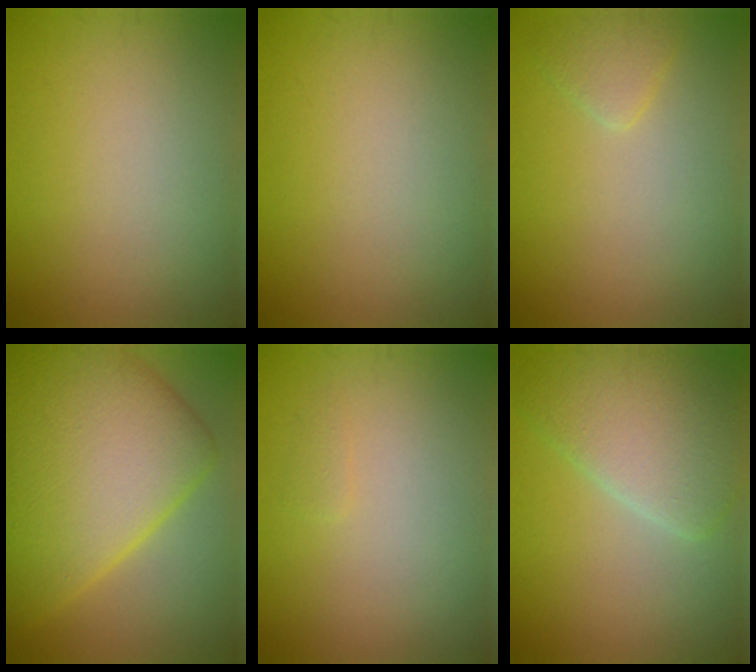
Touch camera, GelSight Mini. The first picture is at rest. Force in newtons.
{"total": 0.0}
{"total": 1.5, "press": 1.5, "slide": 0.2}
{"total": 13.3, "press": 13.3, "slide": 0.3}
{"total": 0.6, "press": 0.5, "slide": 0.1}
{"total": 5.8, "press": 5.8, "slide": 0.6}